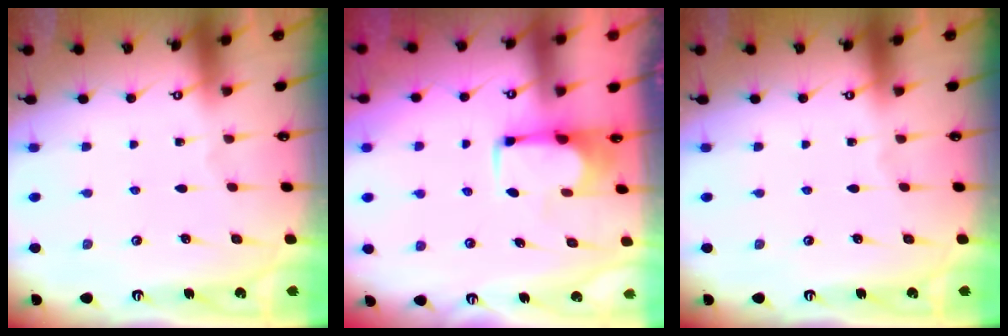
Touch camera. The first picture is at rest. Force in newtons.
{"total": 1.6, "press": 1.5, "slide": 0.6}
{"total": 0.0}